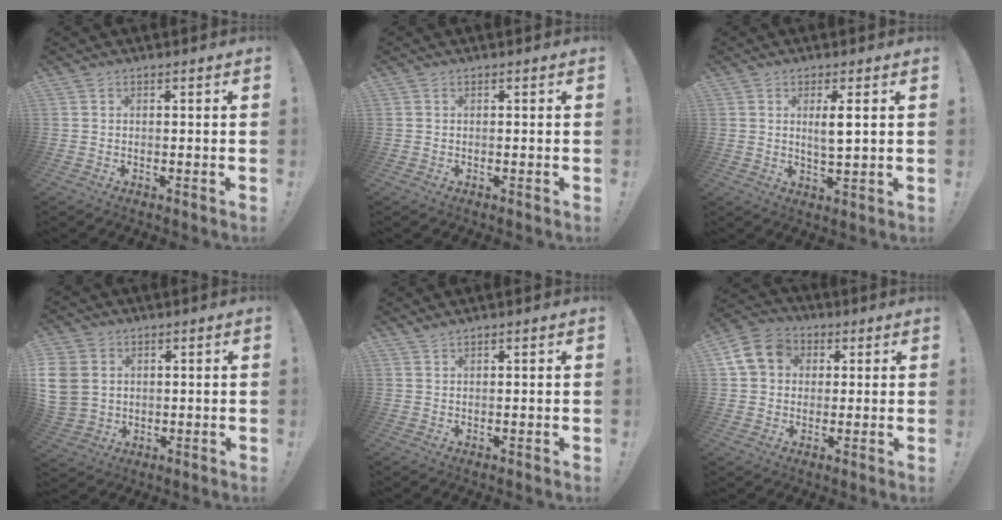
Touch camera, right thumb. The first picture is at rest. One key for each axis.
{"total": 0.0}
{"total": 4.7, "fx": 1.4, "fy": 1.0, "fz": 4.4, "tx": -0.072, "ty": -0.009, "tz": 0.019}
{"total": 9.1, "fx": 1.9, "fy": 7.7, "fz": 4.5, "tx": -0.107, "ty": -0.004, "tz": 0.044}
{"total": 1.2, "fx": 1.0, "fy": -0.2, "fz": 0.6, "tx": -0.012, "ty": -0.003, "tz": 0.017}
{"total": 12.0, "fx": 3.3, "fy": 10.1, "fz": 5.7, "tx": -0.086, "ty": 0.002, "tz": 0.069}